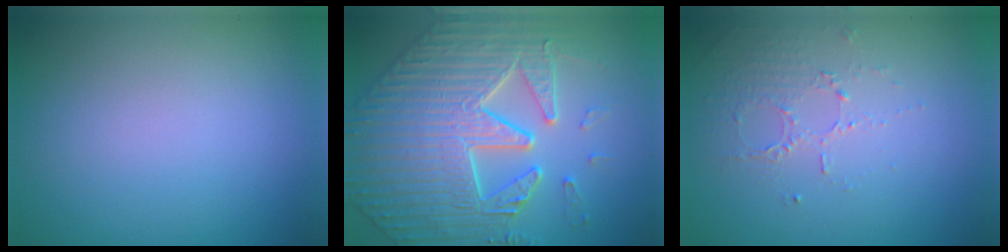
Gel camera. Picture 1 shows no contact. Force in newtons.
{"total": 8.5, "press": 7.1, "slide": 4.7}
{"total": 1.6, "press": 1.0, "slide": 1.3}